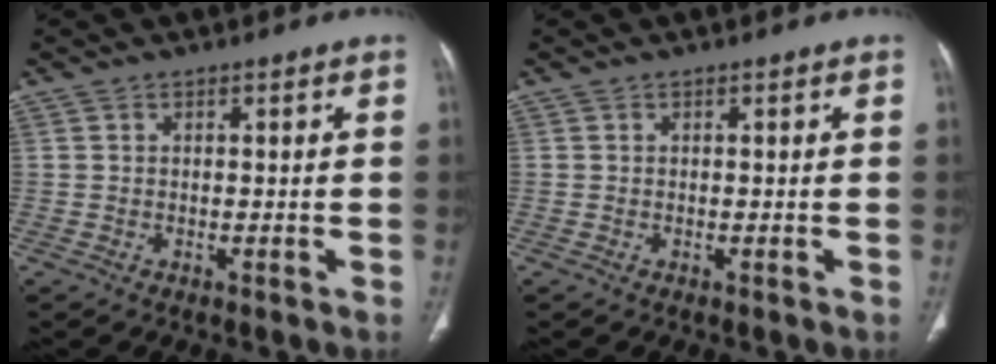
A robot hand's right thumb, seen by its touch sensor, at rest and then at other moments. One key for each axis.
{"total": 0.0}